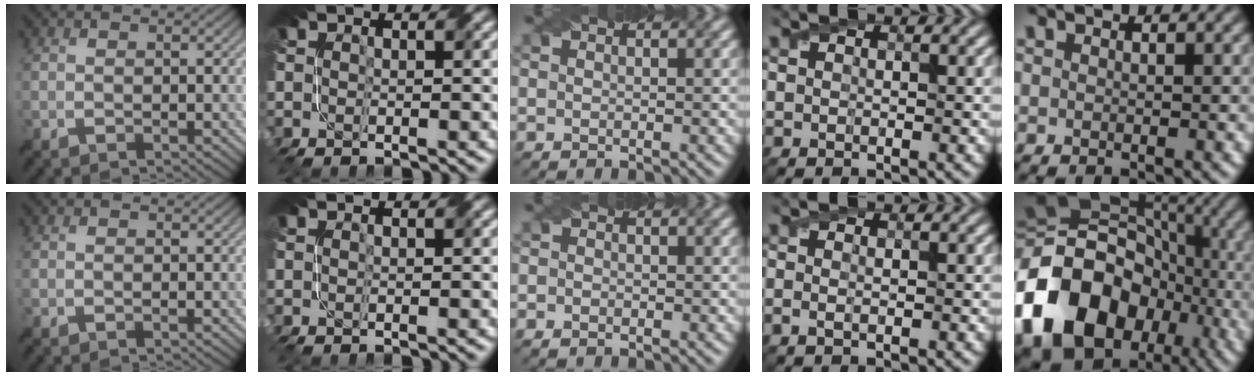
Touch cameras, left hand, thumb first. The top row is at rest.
{"middle": {"total": 0.7, "force": [-0.4, 0.5, 0.3], "torque": [-0.006, -0.003, -0.006]}, "ring": {"total": 1.0, "force": [-0.1, 0.3, 0.9], "torque": [-0.016, -0.003, 0.001]}, "little": {"total": 19.8, "force": [-6.7, 15.7, 10.1], "torque": [-0.223, 0.003, -0.130]}}